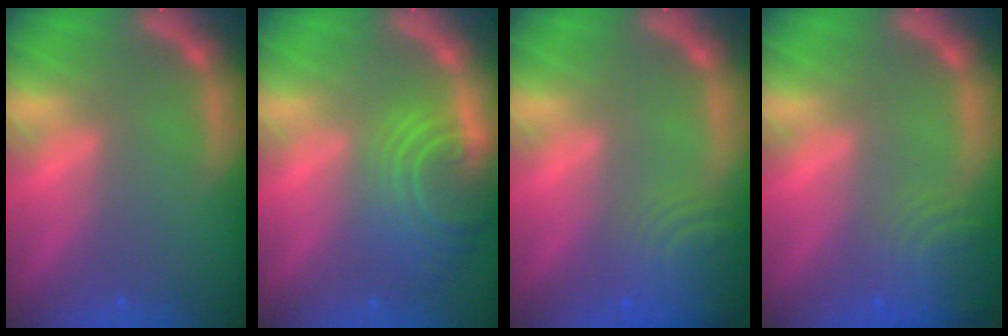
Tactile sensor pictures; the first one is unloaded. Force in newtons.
{"total": 7.6}
{"total": 7.0}
{"total": 6.1}